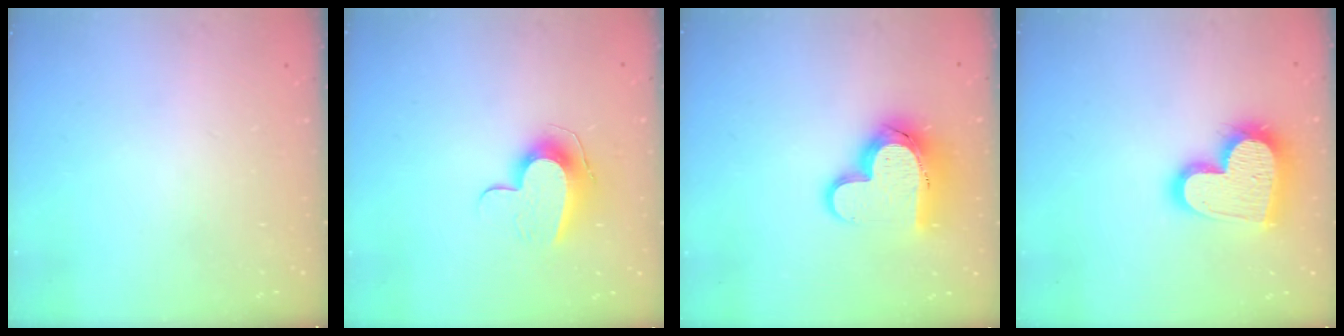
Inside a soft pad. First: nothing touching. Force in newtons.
{"total": 10.0, "press": 9.9, "slide": 0.6}
{"total": 14.8, "press": 14.7, "slide": 1.3}
{"total": 20.9, "press": 20.8, "slide": 1.6}